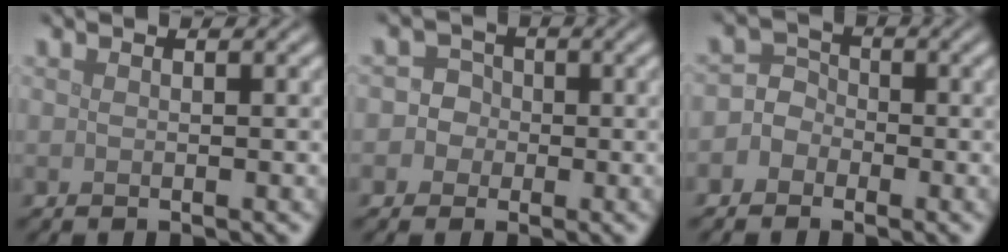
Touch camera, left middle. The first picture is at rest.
{"total": 3.6, "force": [-0.4, 3.5, 0.8], "torque": [0.025, 0.021, -0.031]}
{"total": 3.0, "force": [-0.9, 2.7, 0.8], "torque": [0.007, 0.018, -0.039]}